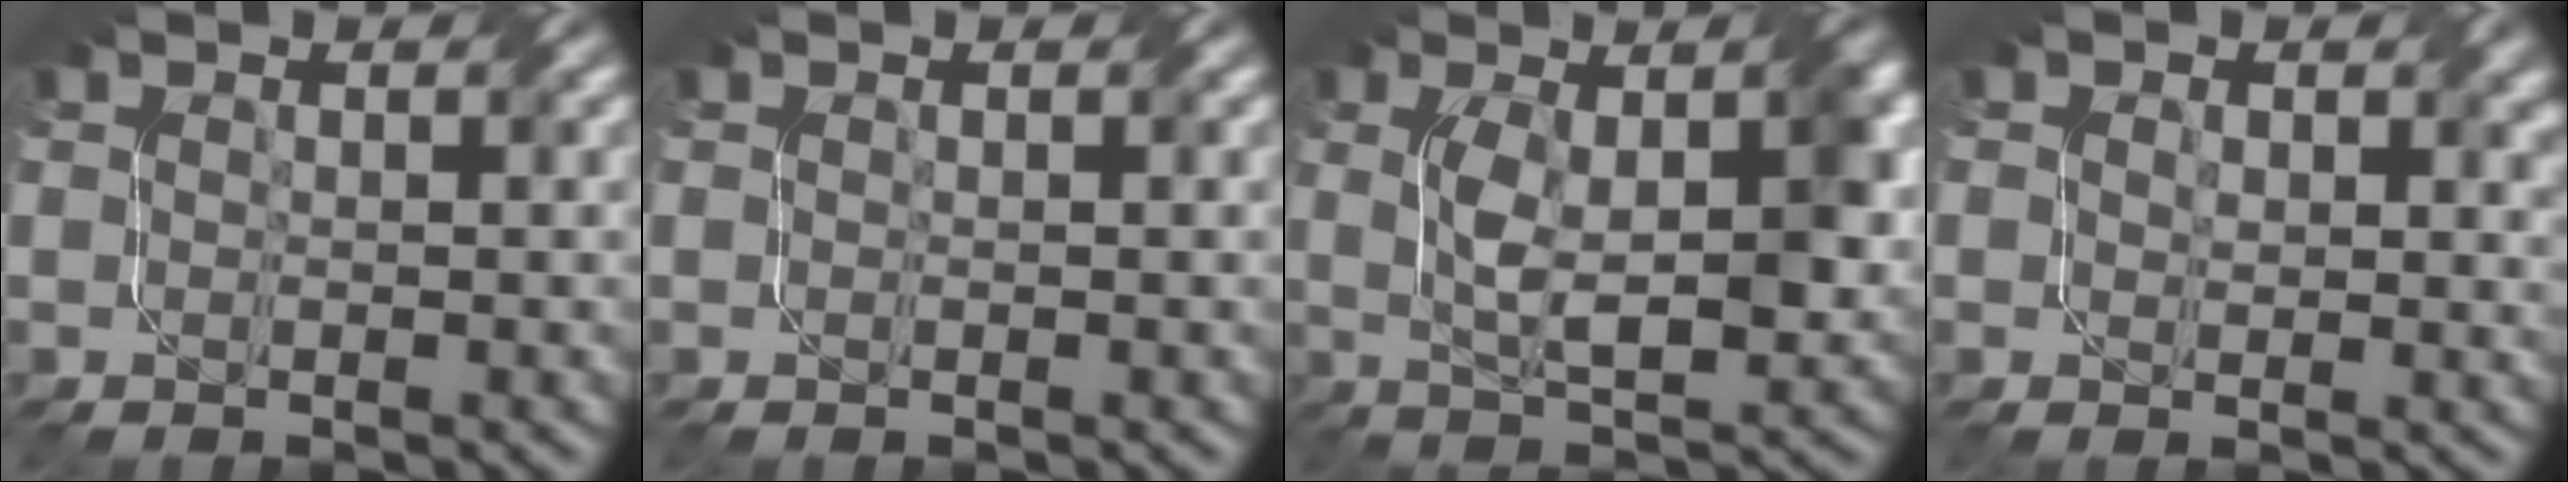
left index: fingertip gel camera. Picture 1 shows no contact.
{"total": 0.0}
{"total": 7.2, "force": [0.7, 2.7, 6.6], "torque": [-0.120, -0.002, 0.016]}
{"total": 2.4, "force": [0.9, 1.7, 1.5], "torque": [-0.024, -0.004, 0.015]}